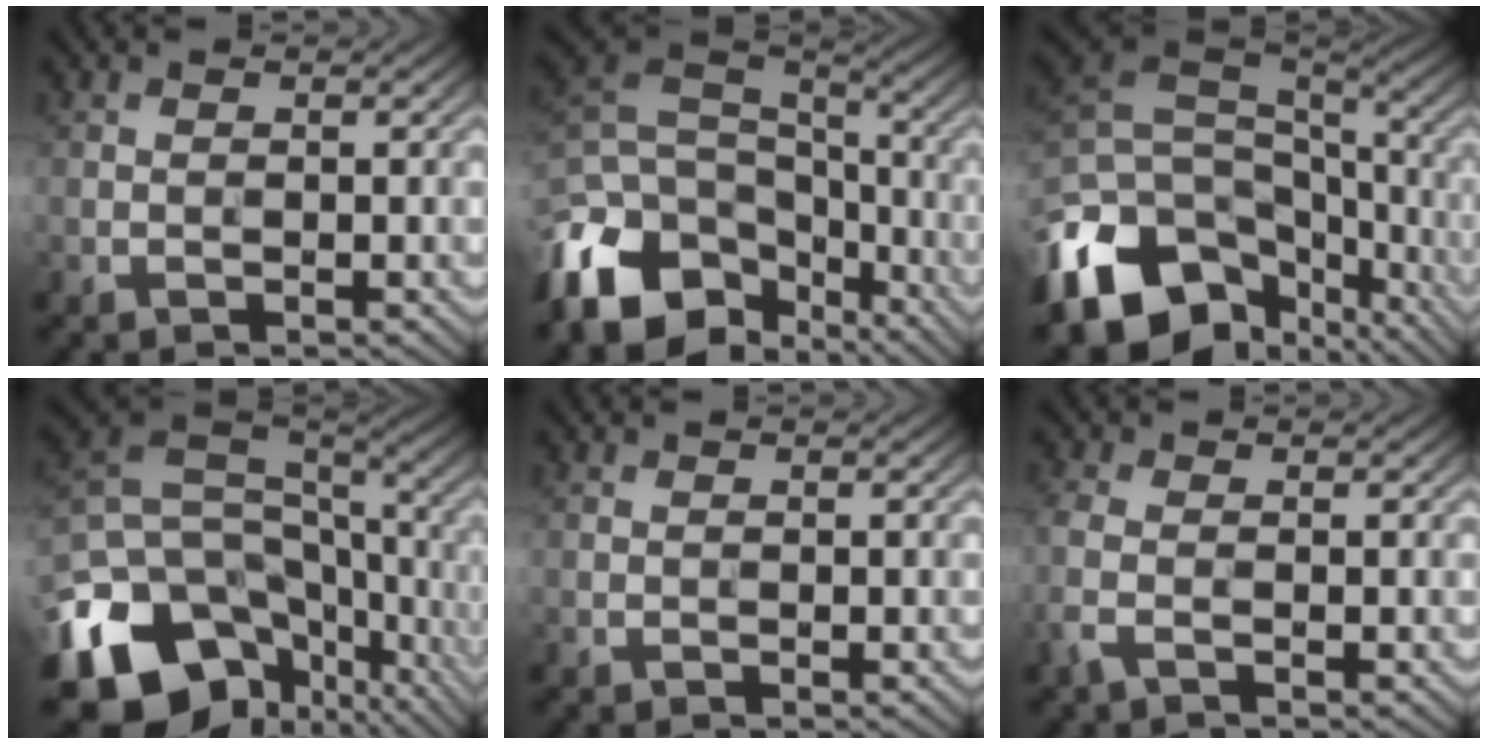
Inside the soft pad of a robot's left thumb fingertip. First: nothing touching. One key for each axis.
{"total": 15.3, "fx": -8.0, "fy": 10.0, "fz": 8.4, "tx": -0.217, "ty": -0.028, "tz": -0.142}
{"total": 16.8, "fx": -8.3, "fy": 11.3, "fz": 9.3, "tx": -0.255, "ty": -0.039, "tz": -0.125}
{"total": 19.5, "fx": -9.6, "fy": 14.0, "fz": 9.7, "tx": -0.248, "ty": -0.030, "tz": -0.115}
{"total": 0.0}
{"total": 2.7, "fx": -1.0, "fy": 1.0, "fz": 2.3, "tx": -0.070, "ty": -0.002, "tz": -0.033}